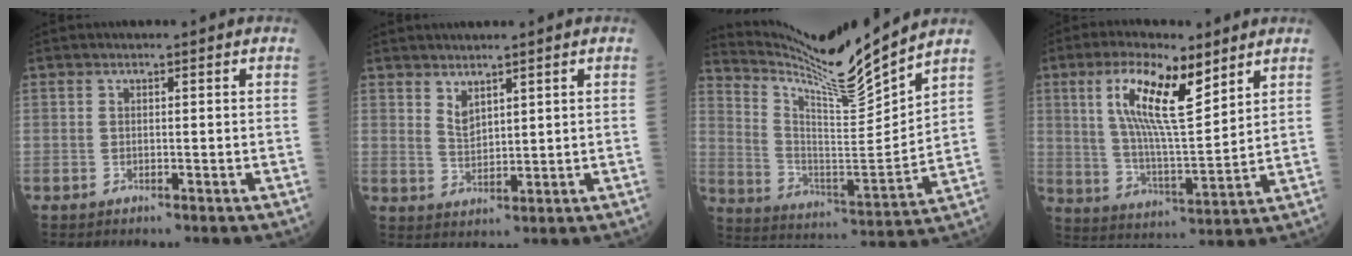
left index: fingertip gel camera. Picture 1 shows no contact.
{"total": 2.9, "force": [2.3, 1.1, 1.5], "torque": [-0.035, -0.005, 0.055]}
{"total": 14.4, "force": [13.4, -2.2, 5.0], "torque": [-0.103, -0.038, 0.236]}
{"total": 12.5, "force": [6.6, 2.7, 10.2], "torque": [-0.201, 0.012, 0.124]}